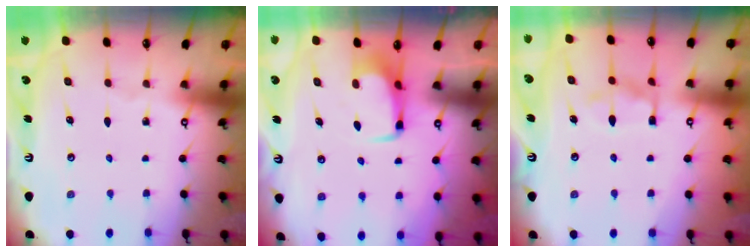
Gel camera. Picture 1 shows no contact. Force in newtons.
{"total": 2.9, "press": 2.9, "slide": 0.4}
{"total": 9.8, "press": 9.7, "slide": 0.9}